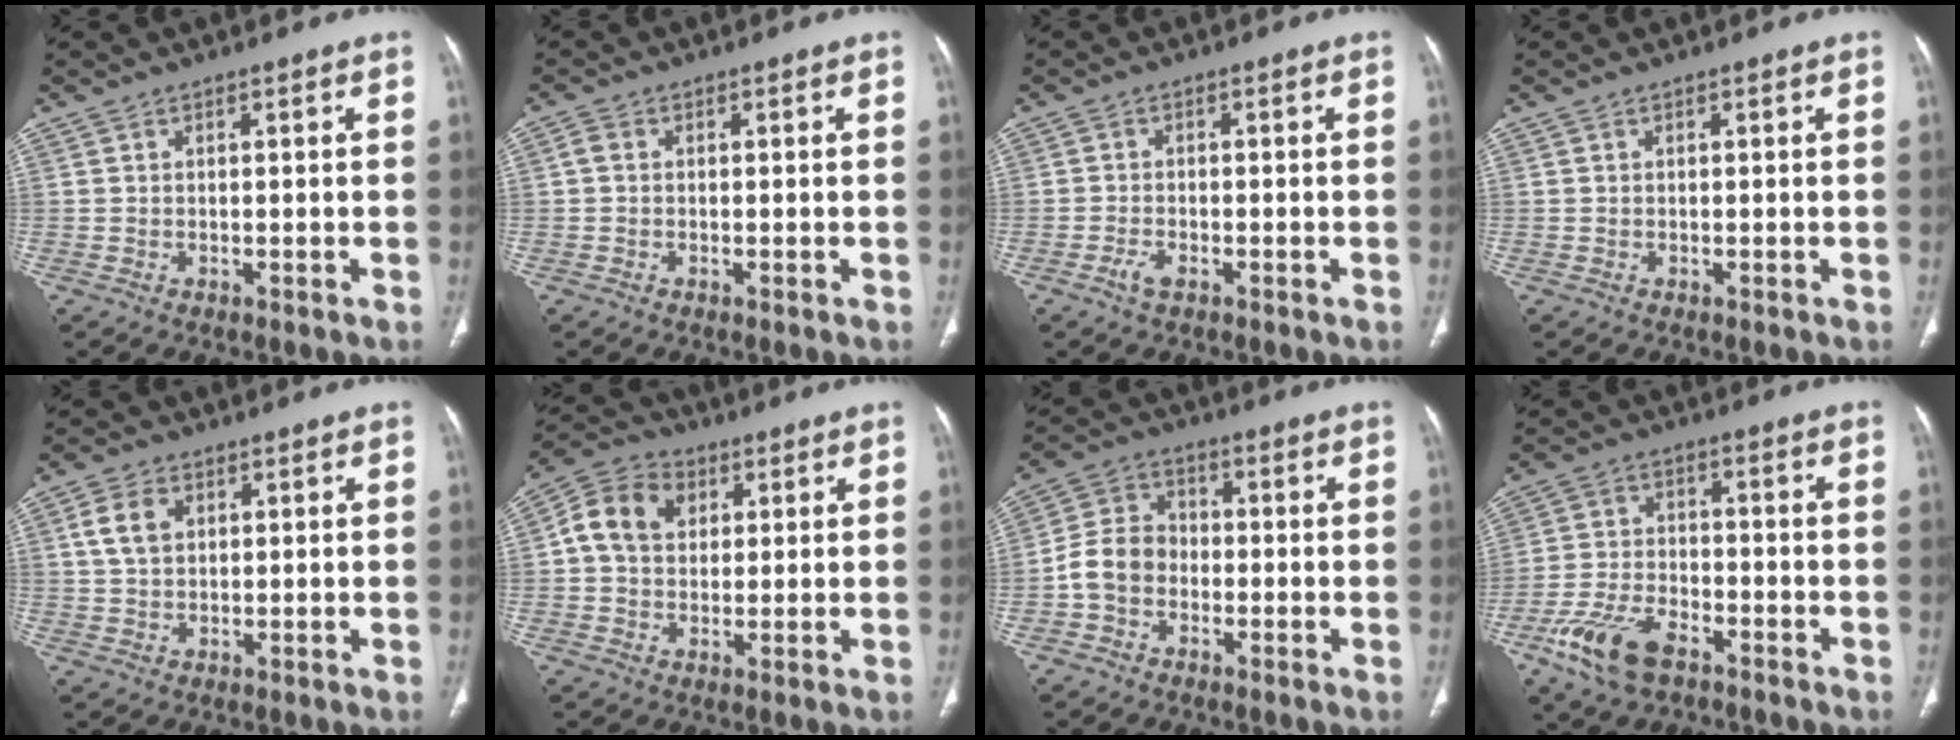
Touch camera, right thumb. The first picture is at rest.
{"total": 1.5, "force": [0.1, 1.2, 0.9], "torque": [-0.015, 0.004, 0.000]}
{"total": 2.3, "force": [-1.4, 1.0, 1.5], "torque": [-0.036, 0.005, -0.028]}
{"total": 0.0}
{"total": 5.6, "force": [1.8, 3.9, 3.6], "torque": [-0.061, 0.001, 0.034]}
{"total": 10.2, "force": [2.5, 8.0, 5.8], "torque": [-0.088, 0.012, 0.036]}
{"total": 7.8, "force": [-2.0, 6.3, 4.2], "torque": [-0.067, 0.031, -0.050]}
{"total": 11.2, "force": [-6.5, 5.6, 7.2], "torque": [-0.146, 0.015, -0.124]}